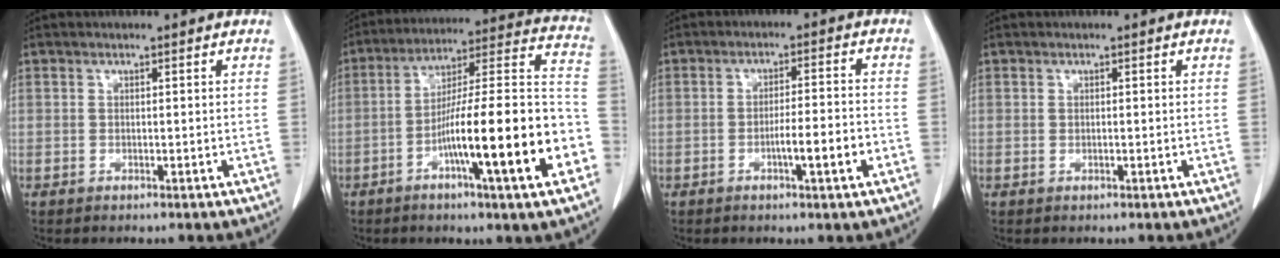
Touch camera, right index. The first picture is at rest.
{"total": 21.6, "force": [-7.4, 1.1, 20.2], "torque": [-0.267, 0.010, -0.115]}
{"total": 5.6, "force": [-2.1, 0.1, 5.2], "torque": [-0.079, 0.000, -0.030]}
{"total": 0.0}